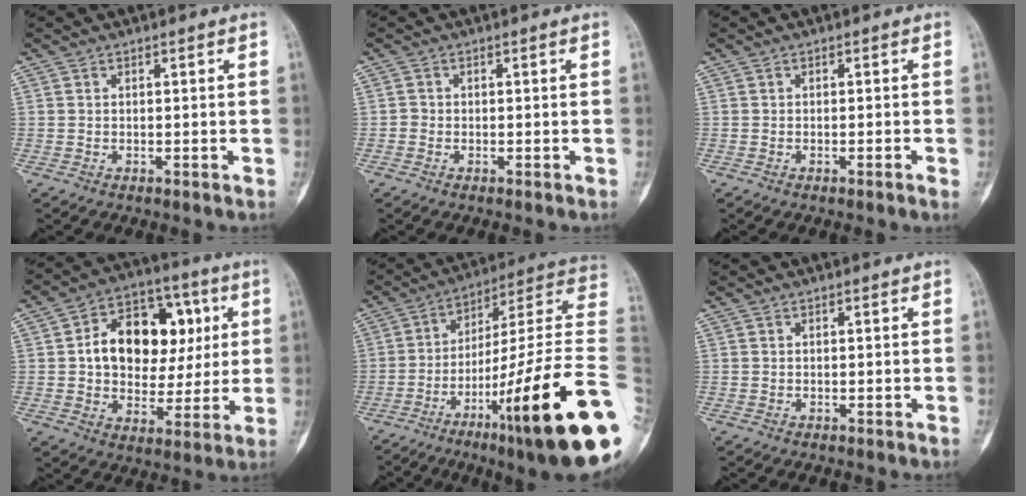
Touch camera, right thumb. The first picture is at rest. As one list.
[{"total": 0.8, "force": [-0.3, 0.7, 0.2], "torque": [0.001, 0.003, -0.011]}, {"total": 1.0, "force": [-0.5, 0.0, 0.9], "torque": [-0.019, 0.002, -0.005]}, {"total": 18.5, "force": [3.2, 13.1, 12.6], "torque": [-0.145, 0.018, 0.053]}, {"total": 30.0, "force": [-9.7, 3.8, 28.1], "torque": [-0.348, 0.059, -0.150]}, {"total": 0.0}]